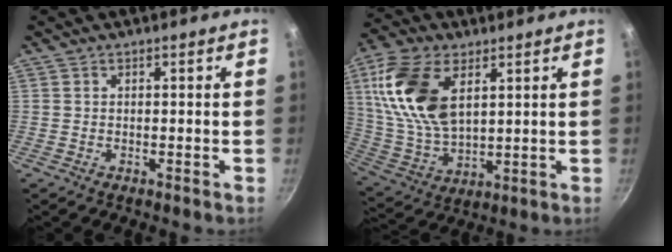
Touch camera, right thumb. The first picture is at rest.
{"total": 17.8, "force": [6.2, 10.0, 13.4], "torque": [-0.250, -0.018, 0.130]}